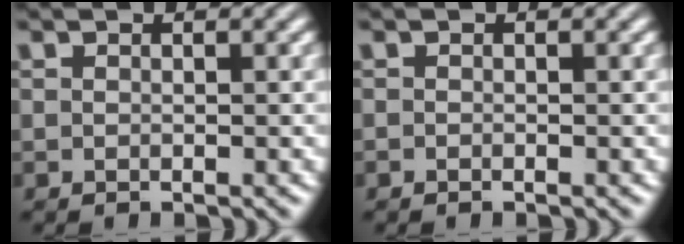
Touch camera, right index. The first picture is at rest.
{"total": 0.8, "force": [-0.4, -0.6, -0.1], "torque": [0.006, -0.003, -0.005]}